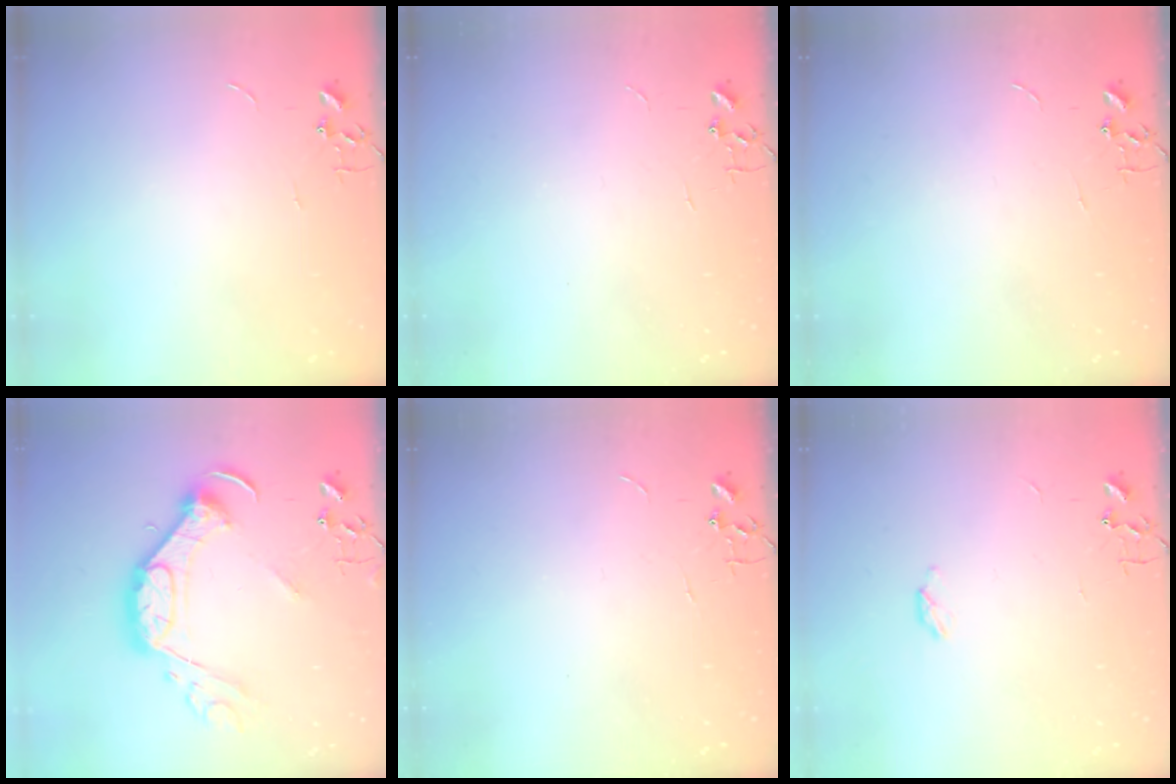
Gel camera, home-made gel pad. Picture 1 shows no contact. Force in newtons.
{"total": 0.0}
{"total": 0.0}
{"total": 15.8, "press": 15.8, "slide": 0.6}
{"total": 0.0}
{"total": 3.4, "press": 3.4, "slide": 0.5}